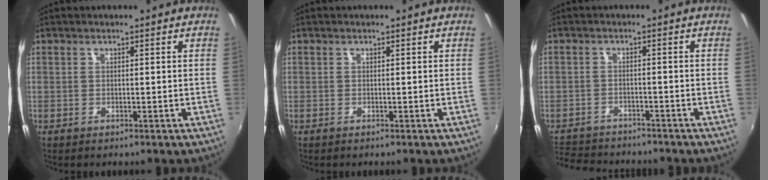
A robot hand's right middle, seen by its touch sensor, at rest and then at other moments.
{"total": 0.0}
{"total": 8.3, "force": [-7.1, 3.9, 1.8], "torque": [-0.063, 0.013, -0.117]}